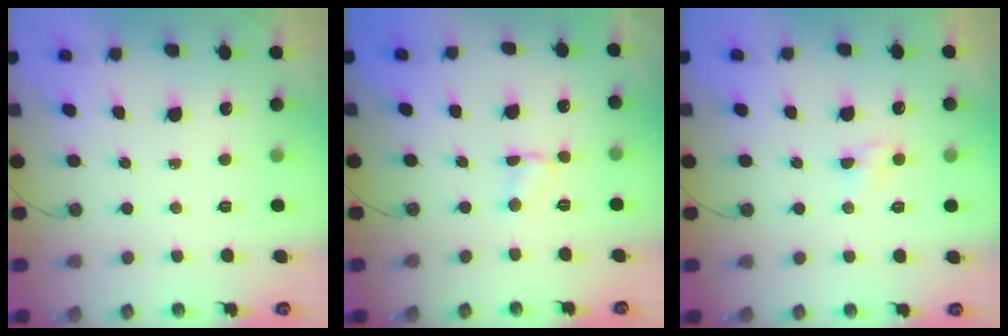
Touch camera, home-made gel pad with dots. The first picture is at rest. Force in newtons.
{"total": 2.4, "press": 2.4, "slide": 0.3}
{"total": 3.0, "press": 2.9, "slide": 0.3}